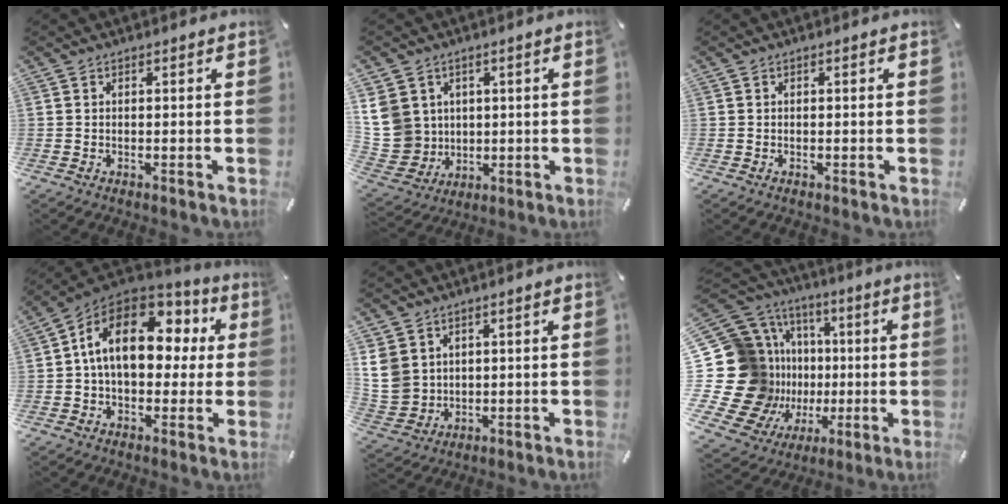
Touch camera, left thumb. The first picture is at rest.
{"total": 10.5, "force": [2.7, 9.7, 2.9], "torque": [-0.091, -0.020, 0.055]}
{"total": 0.0}
{"total": 17.9, "force": [4.0, 11.6, 13.0], "torque": [-0.231, -0.005, 0.067]}
{"total": 8.4, "force": [3.0, 7.6, 2.2], "torque": [-0.072, -0.014, 0.060]}
{"total": 26.5, "force": [-0.7, 21.7, 15.2], "torque": [-0.291, -0.048, 0.051]}